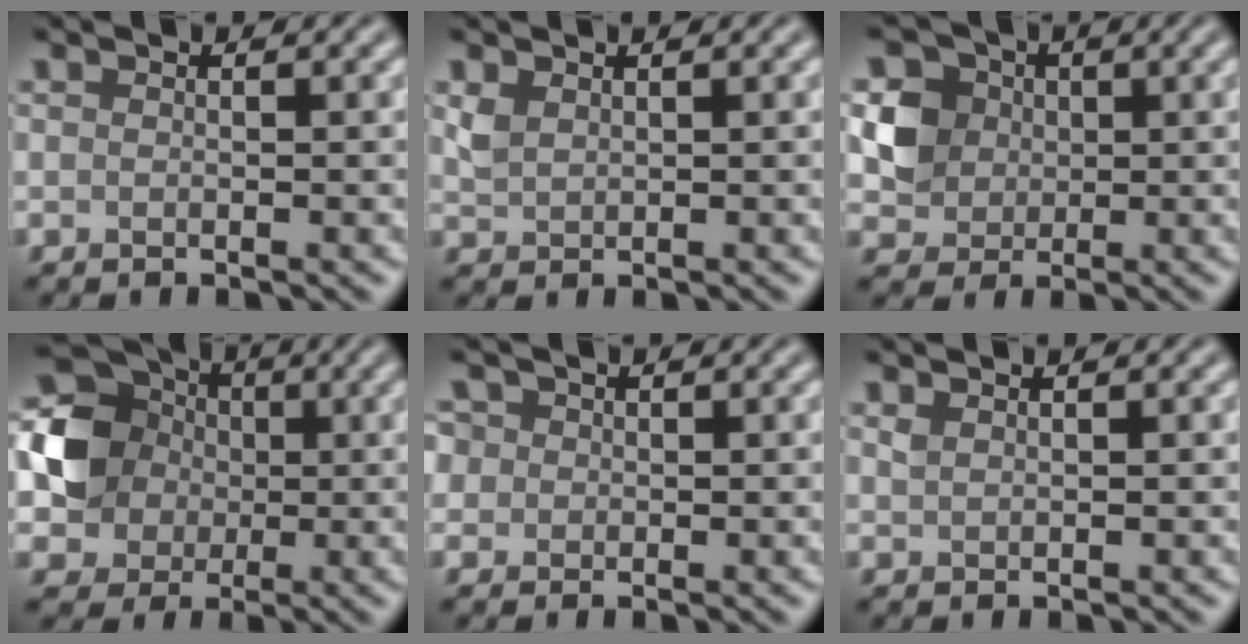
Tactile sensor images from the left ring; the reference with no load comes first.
{"total": 1.3, "force": [0.8, 0.7, 0.6], "torque": [-0.018, 0.000, 0.021]}
{"total": 3.8, "force": [0.5, 3.5, 1.4], "torque": [-0.022, 0.003, 0.007]}
{"total": 9.5, "force": [0.7, 8.6, 4.0], "torque": [-0.089, 0.016, -0.013]}
{"total": 3.7, "force": [1.5, 3.0, 1.5], "torque": [-0.032, 0.021, 0.008]}
{"total": 0.6, "force": [0.5, 0.3, 0.3], "torque": [-0.011, 0.000, 0.013]}